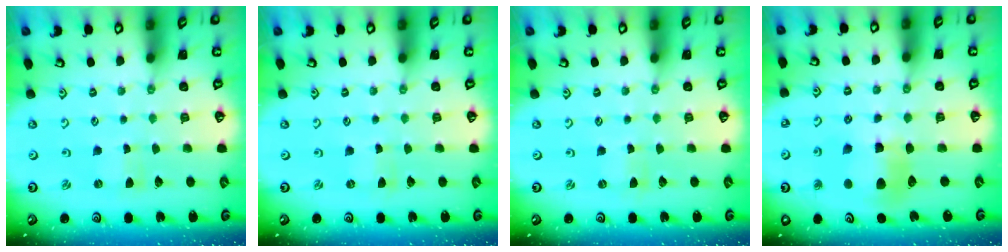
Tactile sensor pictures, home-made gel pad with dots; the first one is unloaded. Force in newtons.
{"total": 0.0}
{"total": 0.0}
{"total": 10.0, "press": 9.9, "slide": 1.3}